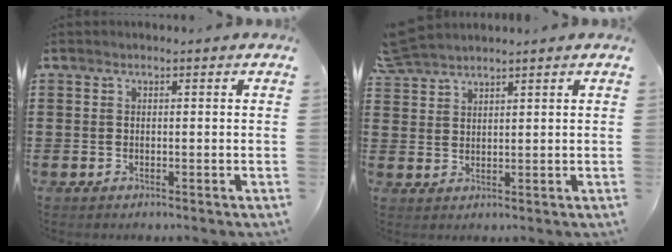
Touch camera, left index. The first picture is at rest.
{"total": 3.8, "force": [3.6, 0.4, 0.9], "torque": [-0.029, -0.004, 0.071]}